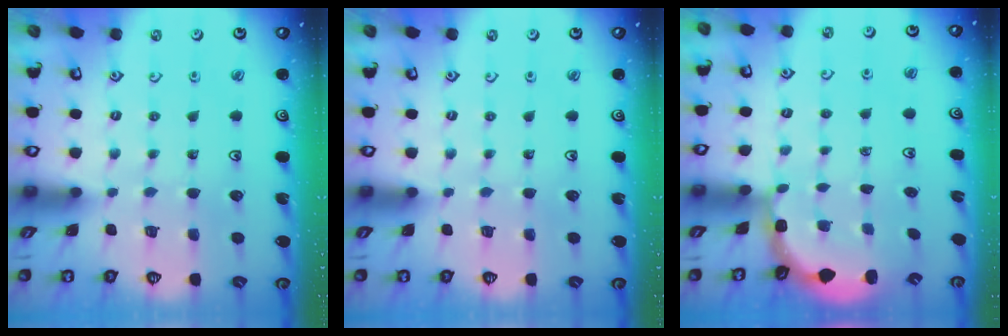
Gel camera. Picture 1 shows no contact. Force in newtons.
{"total": 0.0}
{"total": 2.8, "press": 2.4, "slide": 1.4}